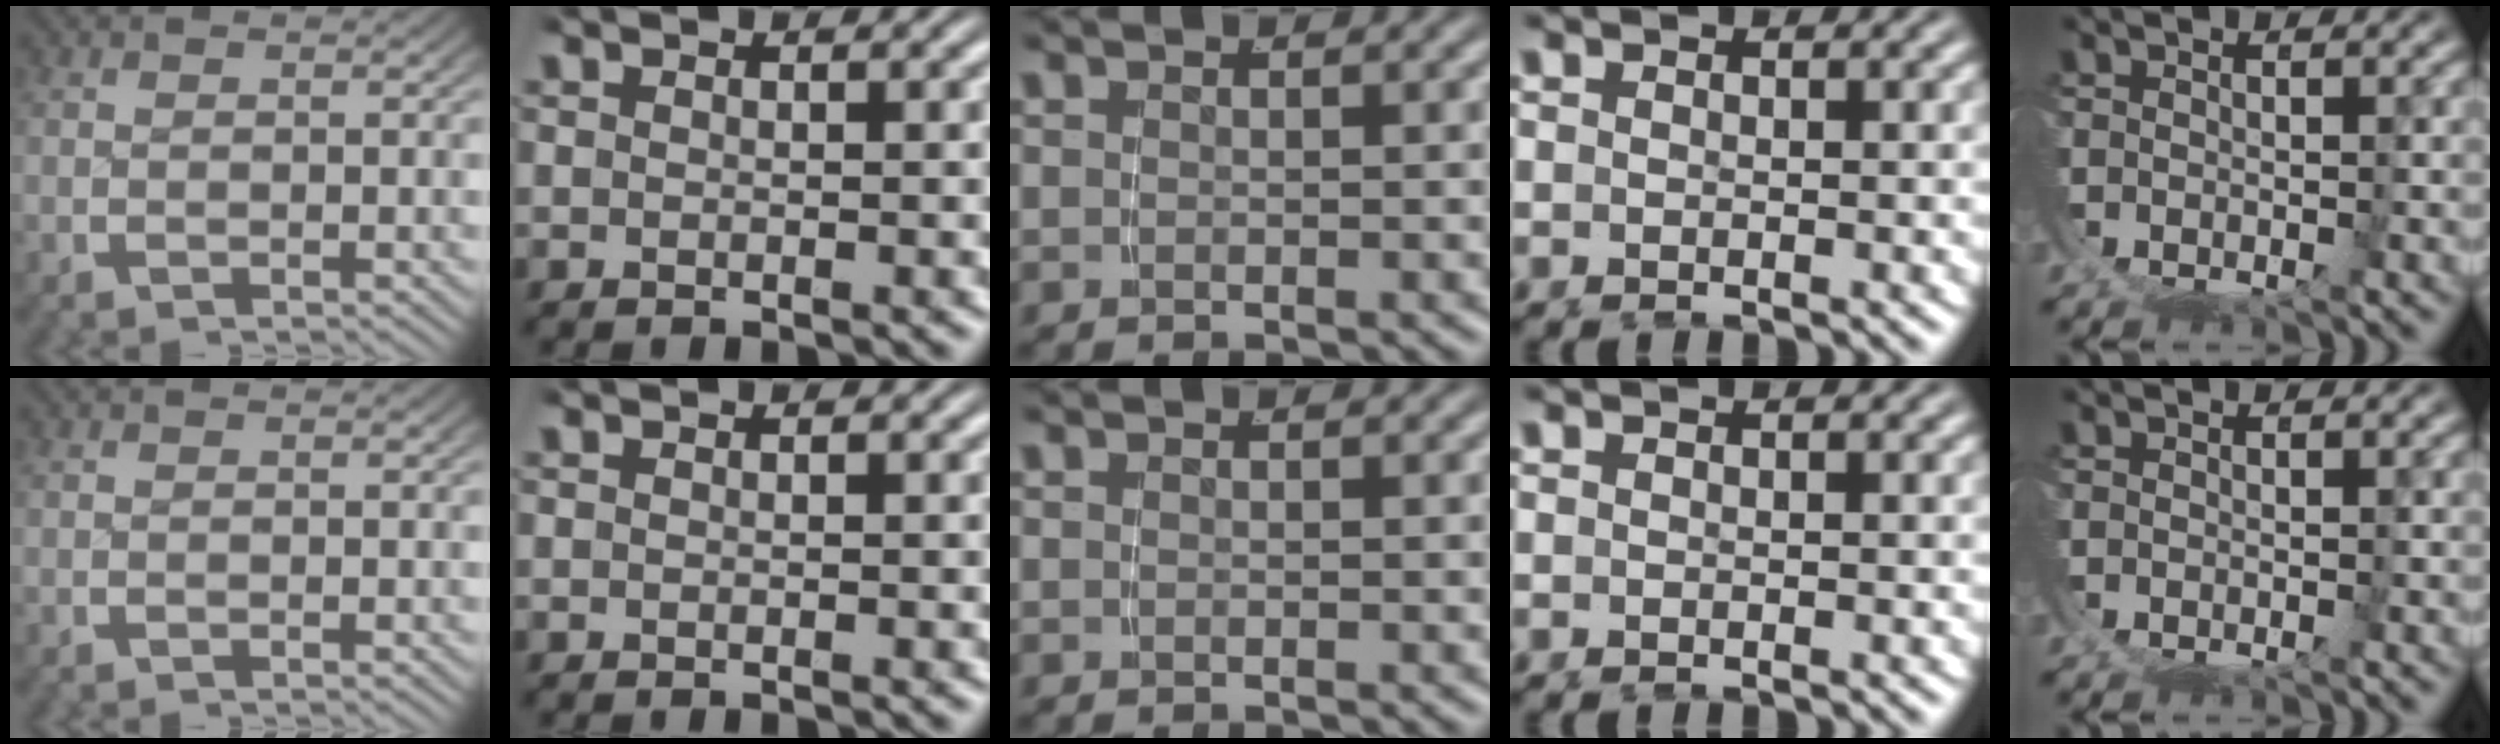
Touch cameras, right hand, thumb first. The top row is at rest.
{}